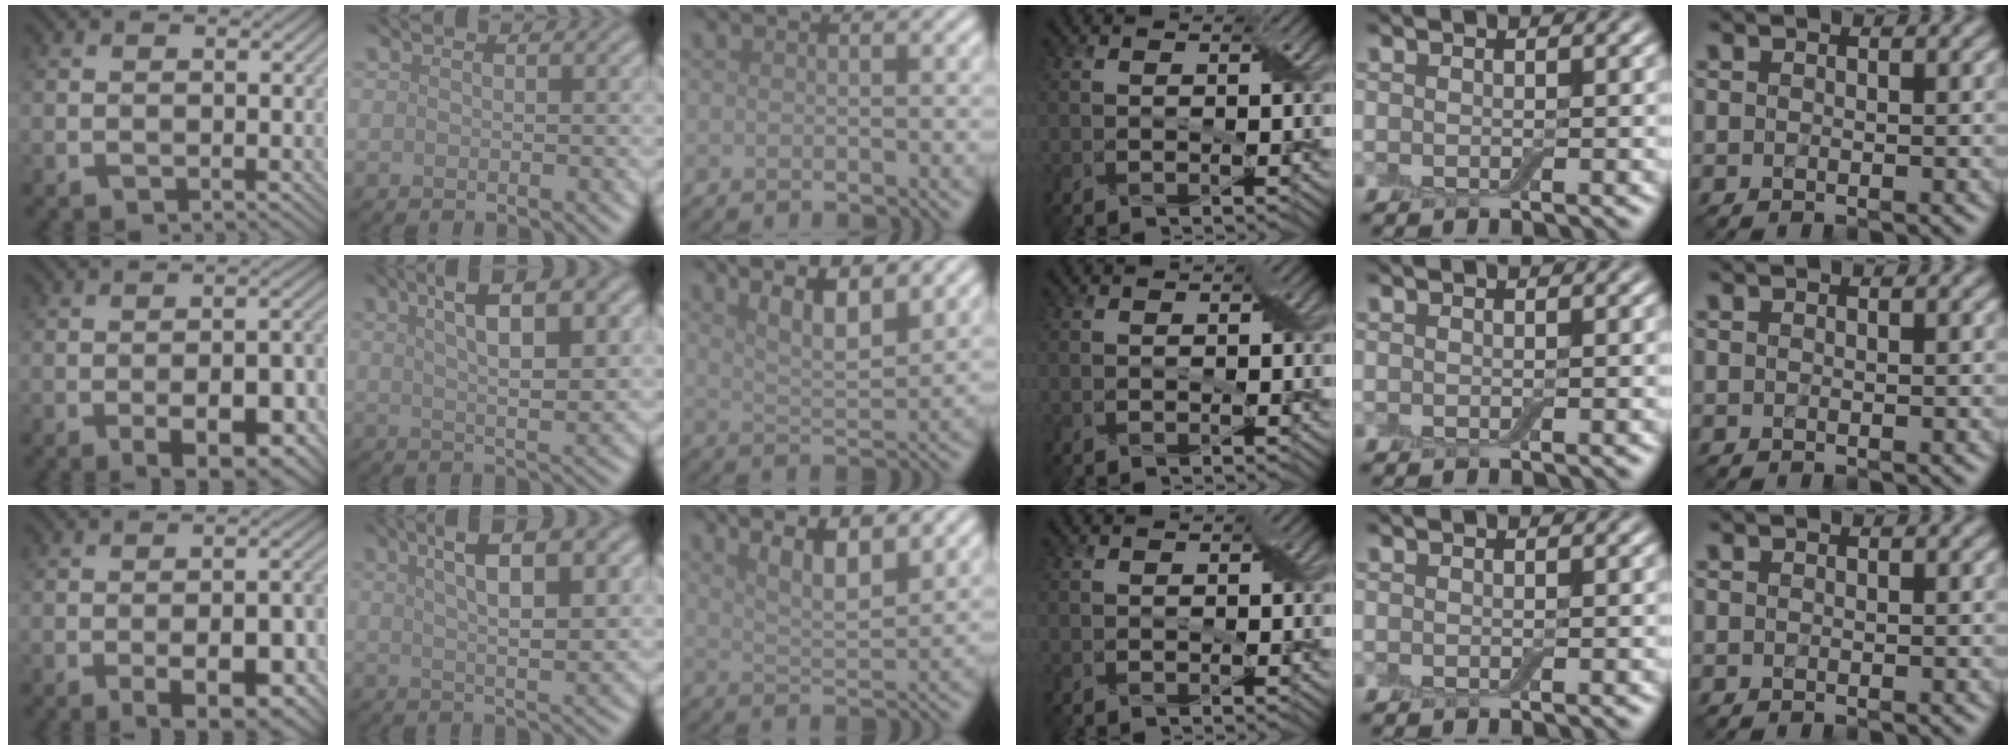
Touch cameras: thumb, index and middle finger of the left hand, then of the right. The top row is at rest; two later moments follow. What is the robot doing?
{"motion": "wrap", "object": "adhesive wrap"}